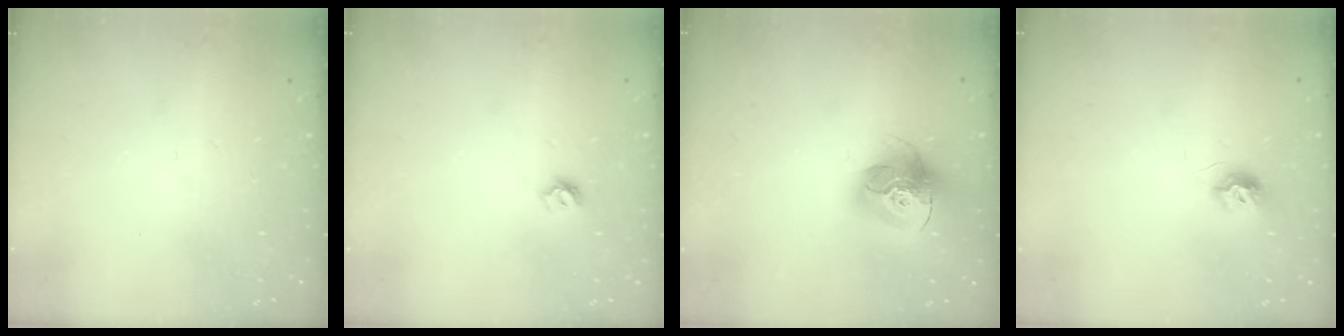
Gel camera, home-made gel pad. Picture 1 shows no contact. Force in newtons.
{"total": 4.8, "press": 4.8, "slide": 0.6}
{"total": 16.0, "press": 16.0, "slide": 1.5}
{"total": 7.6, "press": 7.6, "slide": 0.4}